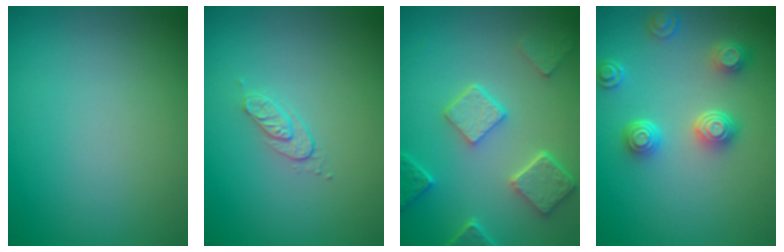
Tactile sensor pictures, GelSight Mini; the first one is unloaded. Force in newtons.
{"total": 1.5, "press": 0.8, "slide": 1.3}
{"total": 4.9, "press": 3.9, "slide": 3.0}
{"total": 4.3, "press": 3.5, "slide": 2.5}